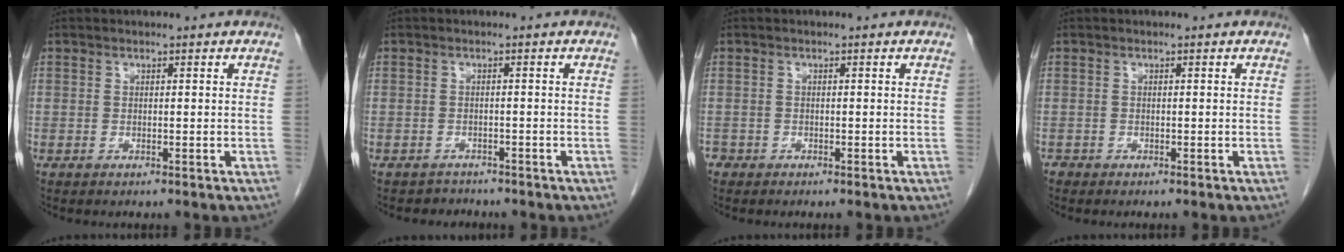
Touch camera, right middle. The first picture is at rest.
{"total": 2.1, "force": [-1.8, 0.7, -0.7], "torque": [0.001, -0.003, -0.030]}
{"total": 1.3, "force": [-0.9, 1.0, 0.2], "torque": [-0.010, 0.001, -0.016]}
{"total": 0.5, "force": [-0.4, 0.3, 0.0], "torque": [-0.003, 0.001, -0.008]}